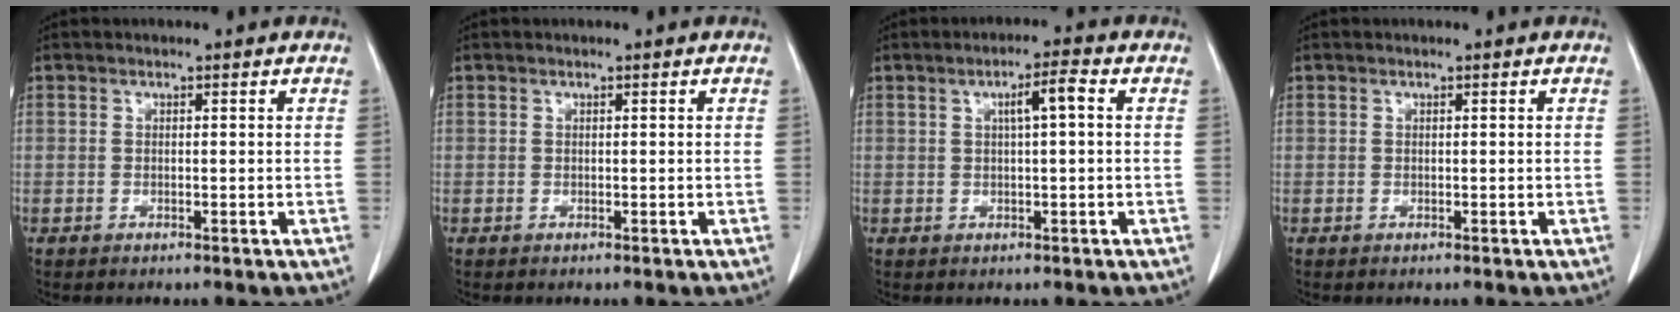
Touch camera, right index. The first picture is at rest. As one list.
[{"total": 0.0}, {"total": 3.6, "force": [0.8, 0.2, 3.5], "torque": [-0.059, 0.007, 0.012]}, {"total": 0.0}]